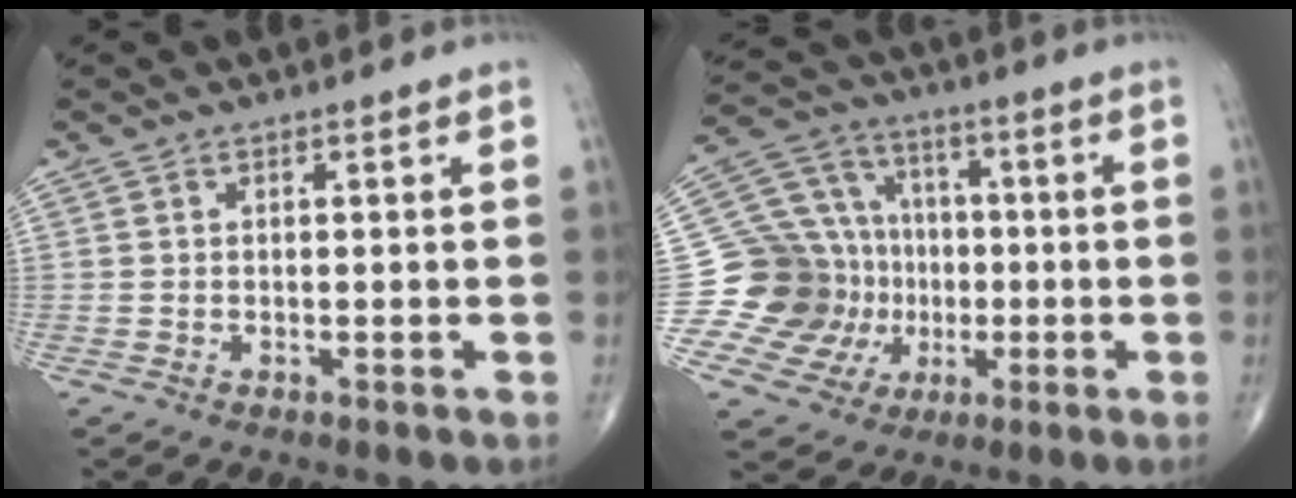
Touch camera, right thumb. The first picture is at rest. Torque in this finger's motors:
{"motor_torque": [0.58, 0.56, -0.04, -0.11, -0.03]}